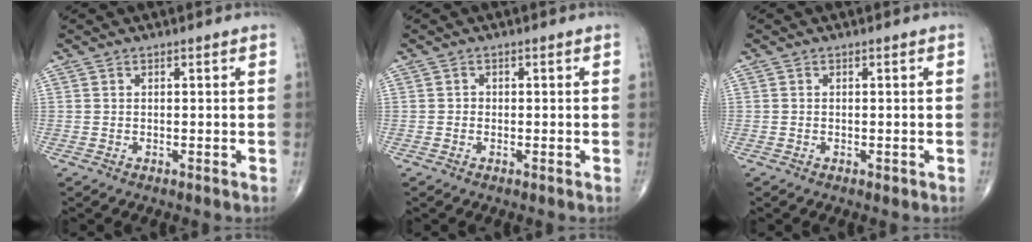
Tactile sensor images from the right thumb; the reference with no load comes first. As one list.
[{"total": 0.6, "force": [-0.2, 0.6, 0.2], "torque": [0.002, 0.003, -0.008]}, {"total": 0.5, "force": [-0.2, 0.3, 0.3], "torque": [-0.005, -0.001, -0.004]}]